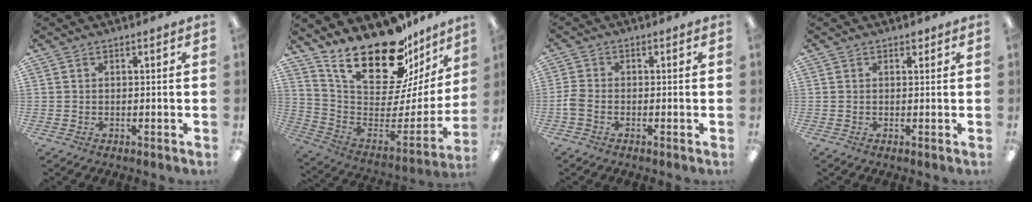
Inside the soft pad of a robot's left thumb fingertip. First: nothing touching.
{"total": 25.5, "force": [18.9, 9.7, 14.2], "torque": [-0.222, -0.140, 0.328]}
{"total": 3.0, "force": [-1.2, 1.8, 2.0], "torque": [-0.046, 0.003, -0.024]}
{"total": 1.0, "force": [0.7, 0.7, 0.4], "torque": [0.000, -0.001, 0.011]}